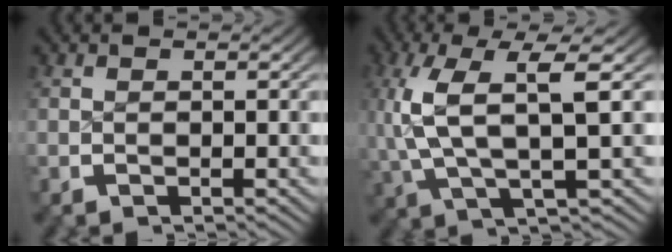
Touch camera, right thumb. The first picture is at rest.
{"total": 9.2, "force": [1.1, 4.3, 8.0], "torque": [-0.174, -0.007, 0.025]}